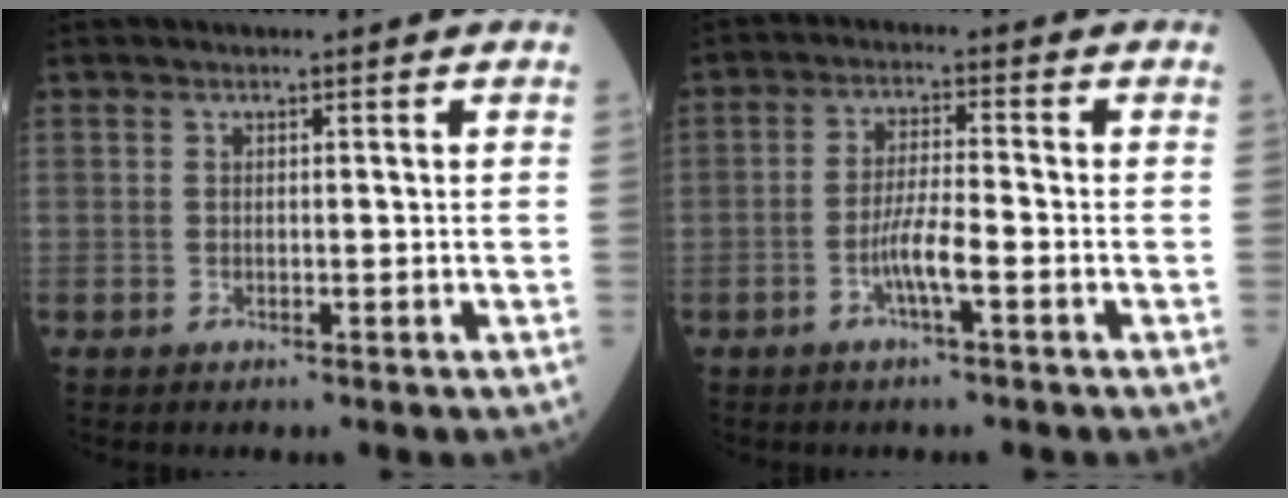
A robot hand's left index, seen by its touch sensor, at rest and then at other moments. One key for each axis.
{"total": 4.5, "fx": -2.1, "fy": 0.2, "fz": 4.0, "tx": -0.079, "ty": -0.002, "tz": -0.043}